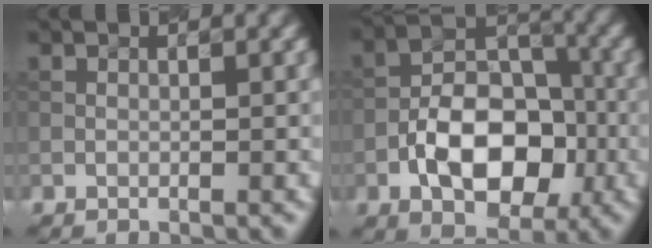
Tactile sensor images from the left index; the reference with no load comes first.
{"total": 8.5, "force": [-2.9, 5.1, 6.2], "torque": [-0.098, 0.010, -0.053]}